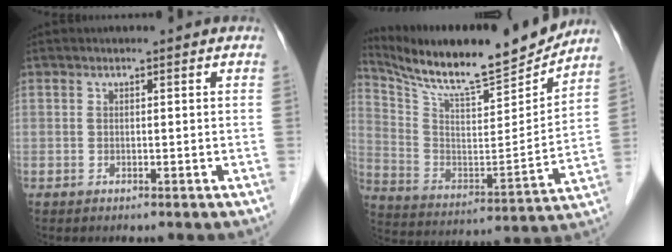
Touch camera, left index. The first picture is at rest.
{"total": 20.8, "force": [18.8, 1.6, 8.8], "torque": [-0.172, -0.028, 0.305]}